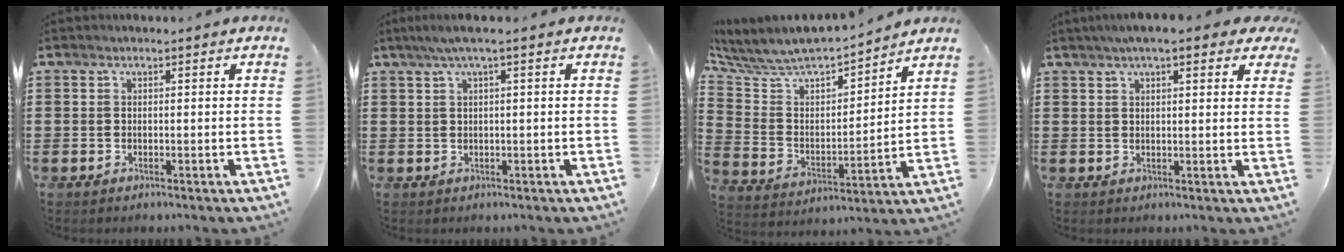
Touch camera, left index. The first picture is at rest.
{"total": 2.1, "force": [0.6, -0.1, 2.0], "torque": [-0.035, -0.001, 0.011]}
{"total": 6.3, "force": [5.9, 1.6, 1.6], "torque": [-0.066, -0.050, 0.097]}
{"total": 4.4, "force": [3.3, 0.8, 2.9], "torque": [-0.065, 0.006, 0.058]}